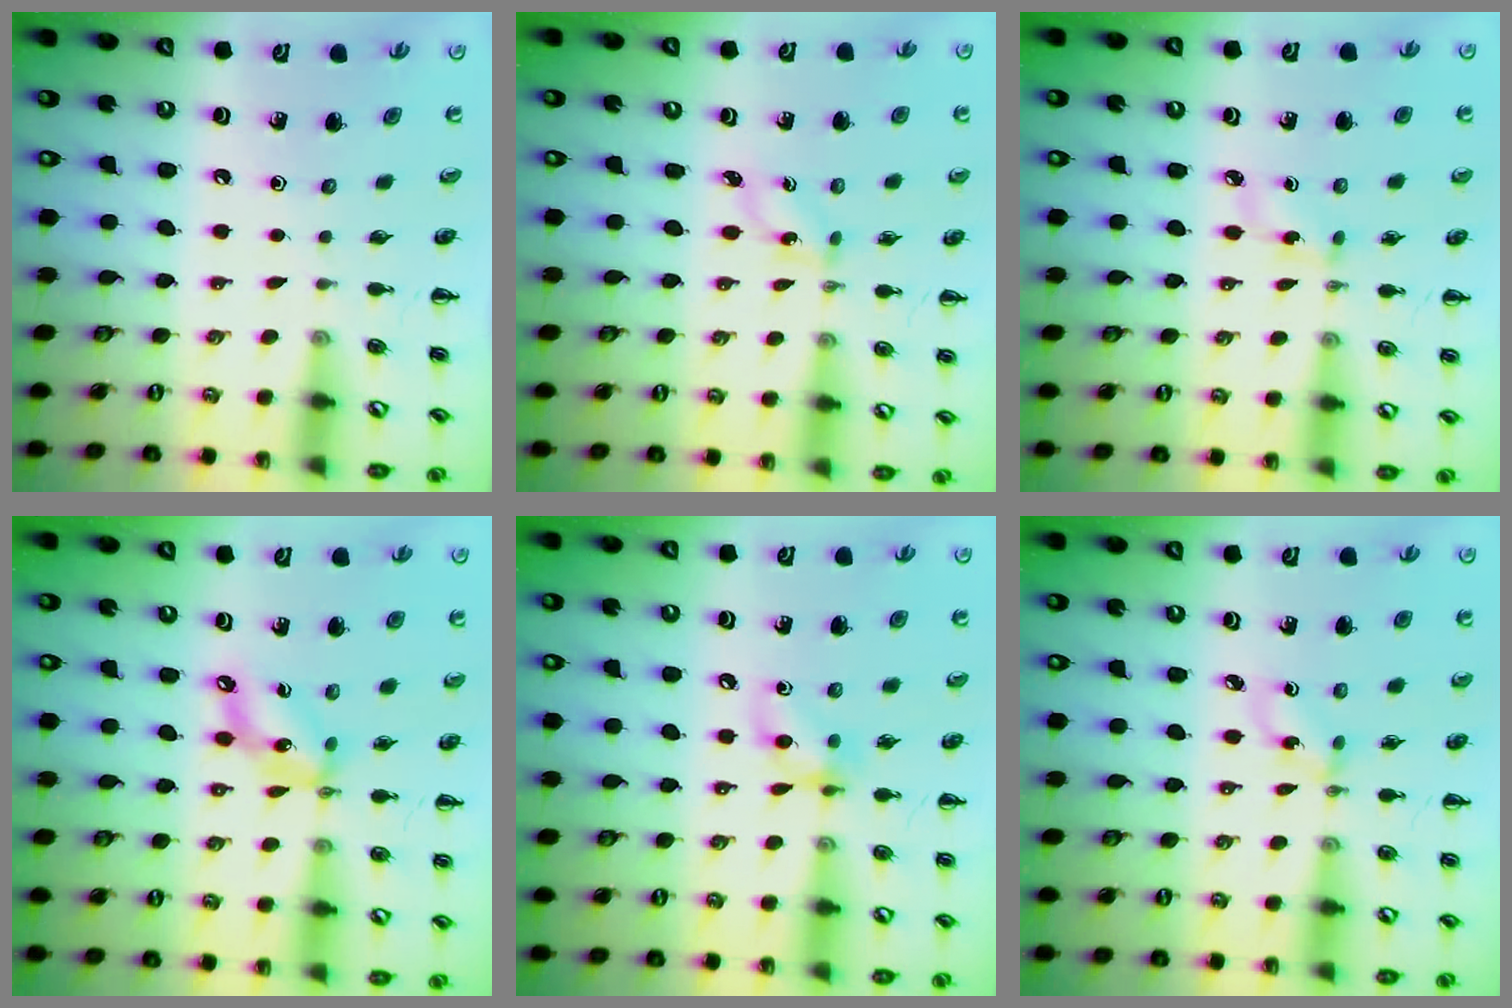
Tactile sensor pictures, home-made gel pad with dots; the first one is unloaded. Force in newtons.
{"total": 1.7, "press": 1.5, "slide": 0.8}
{"total": 4.6, "press": 4.4, "slide": 1.5}
{"total": 9.7, "press": 9.4, "slide": 2.4}
{"total": 9.1, "press": 9.0, "slide": 1.3}
{"total": 1.8, "press": 1.7, "slide": 0.6}